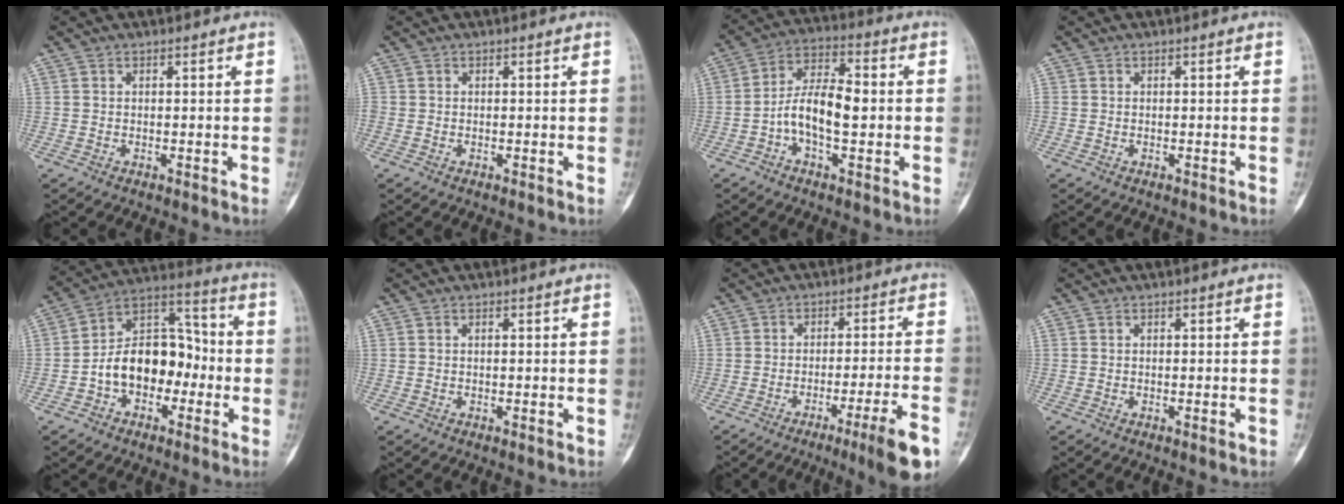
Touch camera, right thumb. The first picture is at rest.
{"total": 0.0}
{"total": 10.4, "force": [-1.4, 5.0, 9.0], "torque": [-0.158, 0.033, -0.031]}
{"total": 0.0}
{"total": 14.6, "force": [-3.3, 10.0, 10.2], "torque": [-0.133, 0.057, -0.063]}
{"total": 0.5, "force": [-0.2, 0.1, 0.4], "torque": [-0.008, 0.000, 0.000]}
{"total": 10.3, "force": [-5.7, 0.2, 8.5], "torque": [-0.125, 0.012, -0.084]}
{"total": 0.7, "force": [-0.3, 0.2, 0.5], "torque": [-0.010, 0.000, -0.003]}